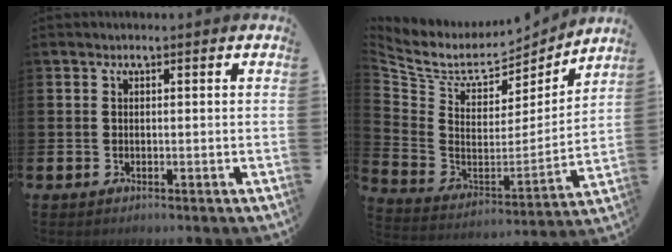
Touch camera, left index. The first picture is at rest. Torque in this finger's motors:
{"motor_torque": [-1.21, -0.92, -0.34, -0.02]}